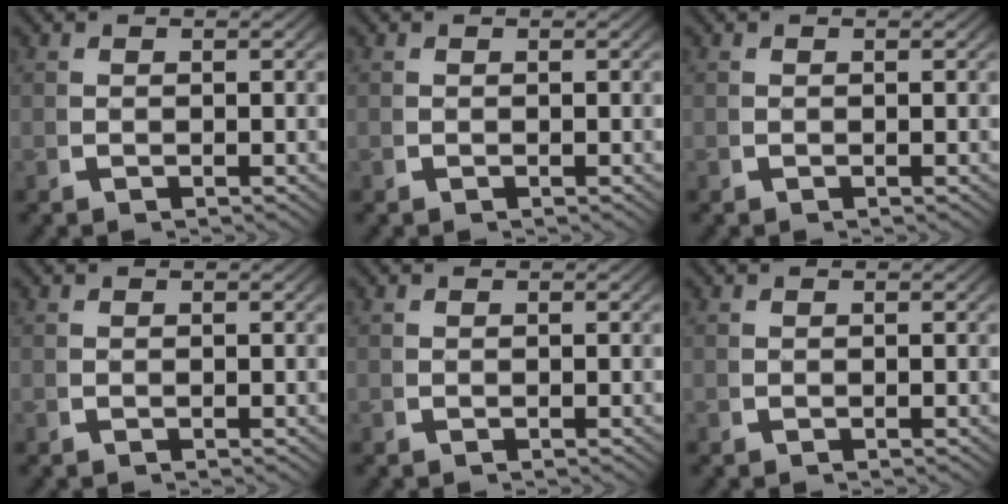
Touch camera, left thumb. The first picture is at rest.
{"total": 0.0}
{"total": 0.0}
{"total": 0.0}
{"total": 0.0}
{"total": 0.0}